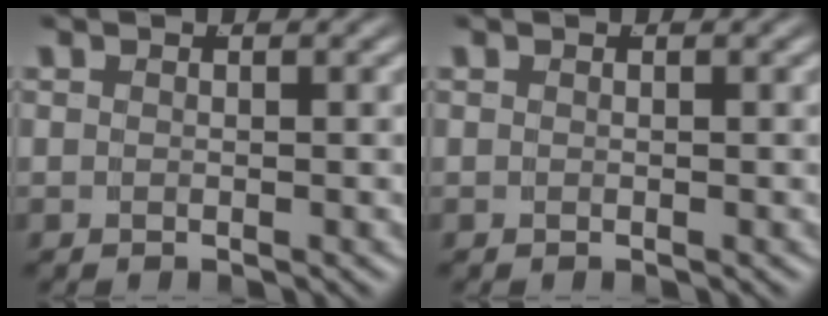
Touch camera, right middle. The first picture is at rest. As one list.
[{"total": 0.0}]